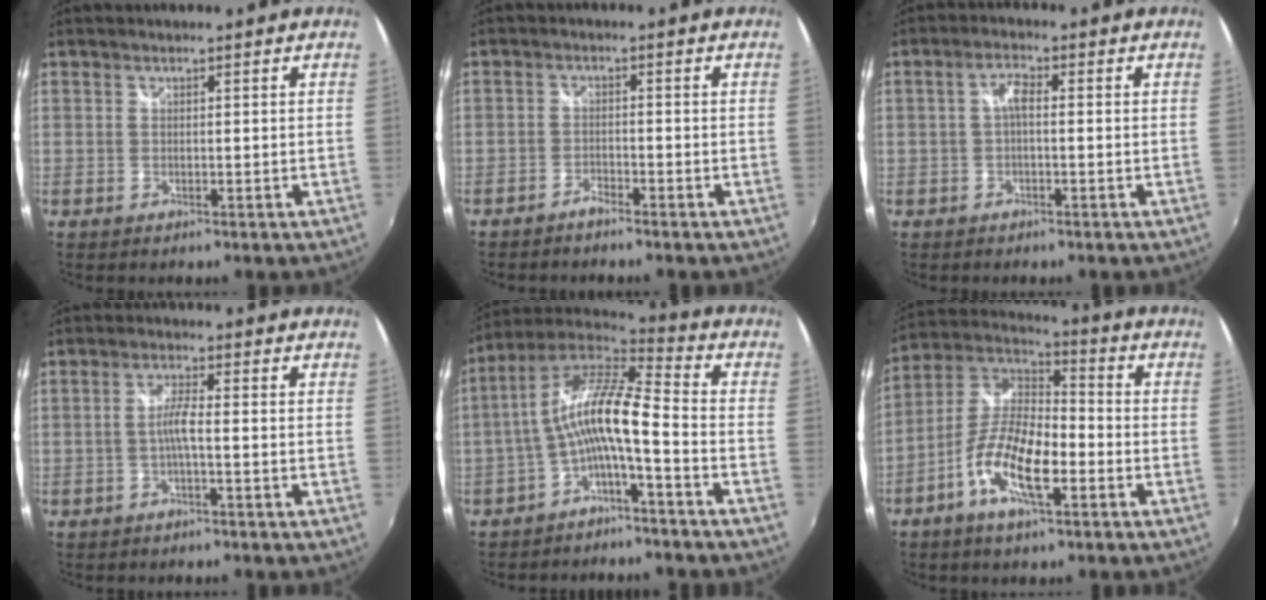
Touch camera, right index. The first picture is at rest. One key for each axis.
{"total": 2.0, "fx": -1.9, "fy": 0.3, "fz": 0.5, "tx": -0.020, "ty": -0.002, "tz": -0.037}
{"total": 2.5, "fx": -0.3, "fy": 0.9, "fz": 2.3, "tx": -0.048, "ty": 0.008, "tz": -0.006}
{"total": 3.0, "fx": -1.0, "fy": 0.0, "fz": 2.8, "tx": -0.058, "ty": 0.005, "tz": -0.019}
{"total": 12.5, "fx": -3.0, "fy": 2.2, "fz": 12.0, "tx": -0.237, "ty": 0.016, "tz": -0.061}
{"total": 13.9, "fx": -5.5, "fy": 4.8, "fz": 11.8, "tx": -0.234, "ty": 0.000, "tz": -0.112}